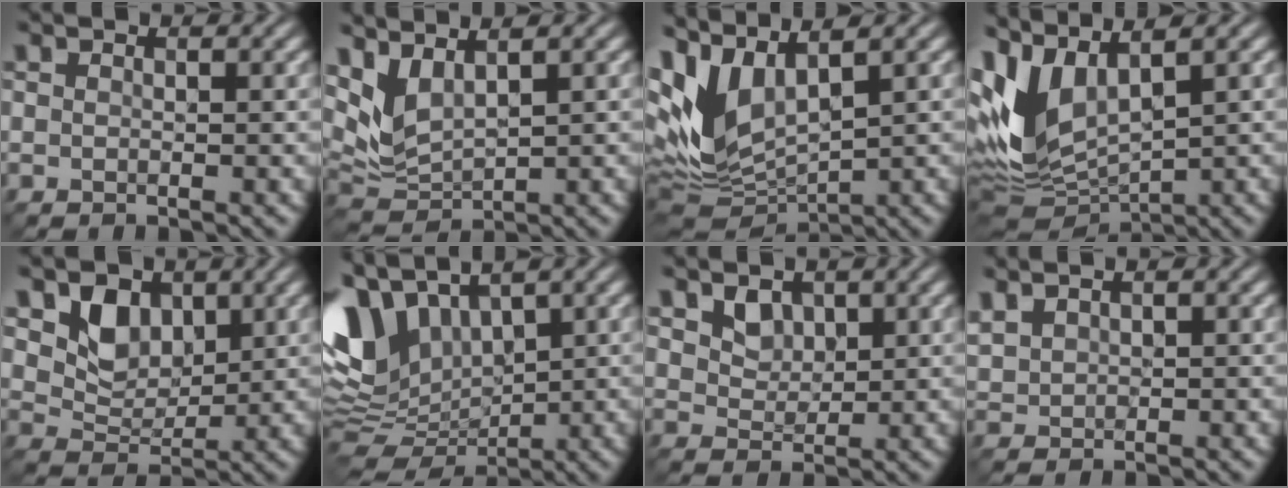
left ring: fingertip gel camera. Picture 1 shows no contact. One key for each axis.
{"total": 3.2, "fx": 1.9, "fy": 1.2, "fz": 2.2, "tx": -0.061, "ty": -0.006, "tz": 0.054}
{"total": 9.3, "fx": 3.0, "fy": 4.5, "fz": 7.5, "tx": -0.195, "ty": -0.003, "tz": 0.074}
{"total": 9.4, "fx": 2.0, "fy": 4.7, "fz": 7.9, "tx": -0.200, "ty": -0.002, "tz": 0.053}
{"total": 3.8, "fx": 1.6, "fy": 2.9, "fz": 1.9, "tx": -0.044, "ty": -0.009, "tz": 0.030}
{"total": 9.4, "fx": 2.9, "fy": 5.8, "fz": 6.8, "tx": -0.165, "ty": 0.009, "tz": 0.058}
{"total": 2.1, "fx": 1.1, "fy": 1.6, "fz": 0.8, "tx": -0.023, "ty": -0.013, "tz": 0.032}
{"total": 1.6, "fx": 1.3, "fy": 0.8, "fz": 0.6, "tx": -0.022, "ty": 0.012, "tz": 0.040}